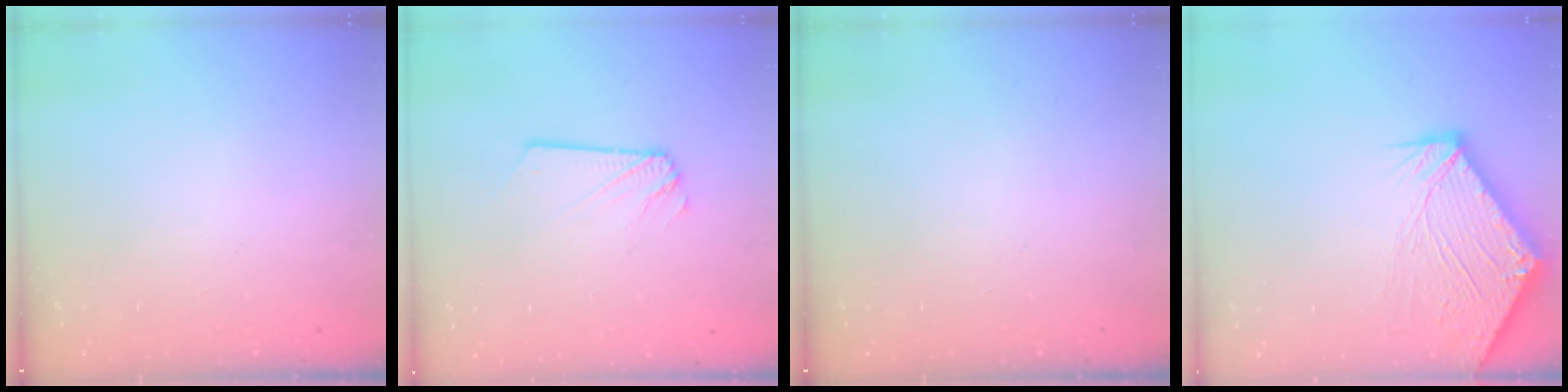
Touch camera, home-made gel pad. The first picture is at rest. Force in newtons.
{"total": 1.2, "press": 1.2, "slide": 0.1}
{"total": 0.0}
{"total": 9.6, "press": 9.5, "slide": 1.2}